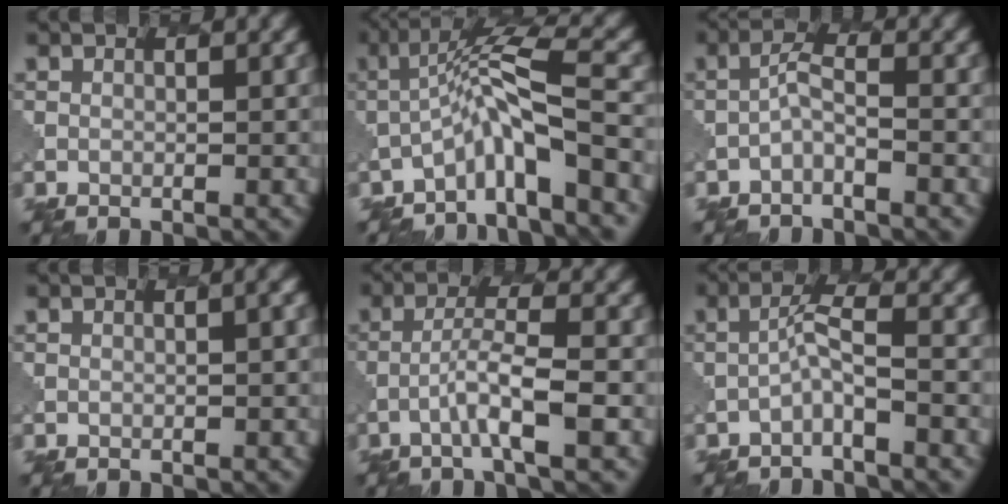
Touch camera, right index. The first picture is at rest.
{"total": 6.0, "force": [-2.8, 0.9, 5.2], "torque": [-0.083, 0.020, -0.052]}
{"total": 1.4, "force": [-0.9, 0.3, 1.1], "torque": [-0.025, 0.008, -0.019]}
{"total": 1.5, "force": [0.1, 0.6, 1.4], "torque": [-0.009, 0.001, 0.001]}
{"total": 3.9, "force": [-1.4, 0.3, 3.7], "torque": [-0.065, 0.013, -0.031]}
{"total": 2.1, "force": [-1.1, 0.2, 1.7], "torque": [-0.035, 0.013, -0.024]}